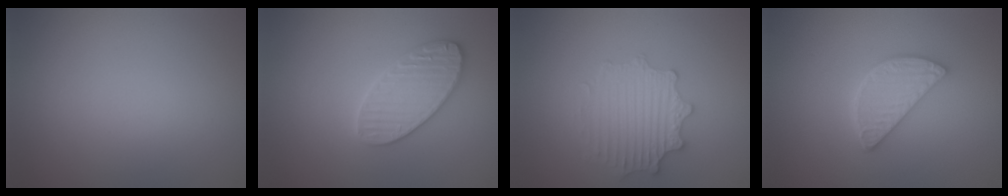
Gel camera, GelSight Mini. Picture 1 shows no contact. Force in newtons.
{"total": 3.6, "press": 3.6, "slide": 0.1}
{"total": 2.9, "press": 2.9, "slide": 0.6}
{"total": 4.0, "press": 3.2, "slide": 2.4}